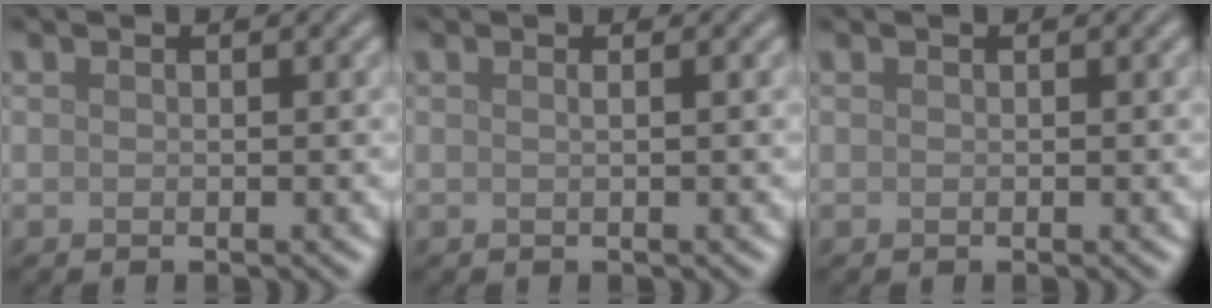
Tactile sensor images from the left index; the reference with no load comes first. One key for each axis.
{"total": 0.8, "fx": 0.1, "fy": 0.3, "fz": 0.8, "tx": -0.008, "ty": 0.001, "tz": -0.004}
{"total": 0.0}